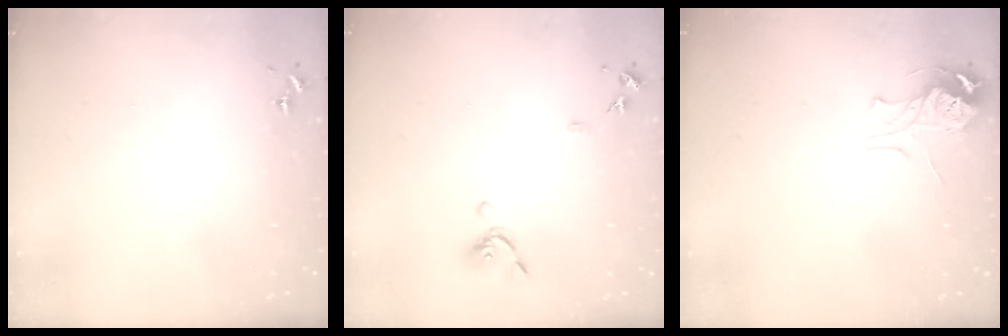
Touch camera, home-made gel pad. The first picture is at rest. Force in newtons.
{"total": 9.1, "press": 9.0, "slide": 1.4}
{"total": 6.7, "press": 6.7, "slide": 0.6}